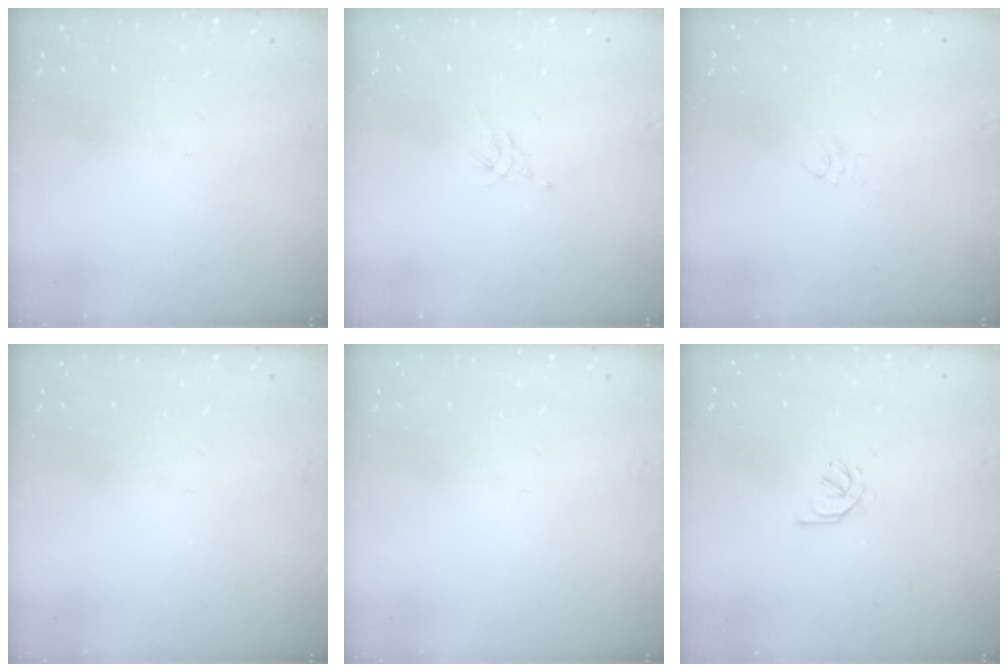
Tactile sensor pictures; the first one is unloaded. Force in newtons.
{"total": 2.1, "press": 2.0, "slide": 0.5}
{"total": 2.7, "press": 2.5, "slide": 0.9}
{"total": 0.0}
{"total": 0.0}
{"total": 2.6, "press": 2.5, "slide": 0.7}